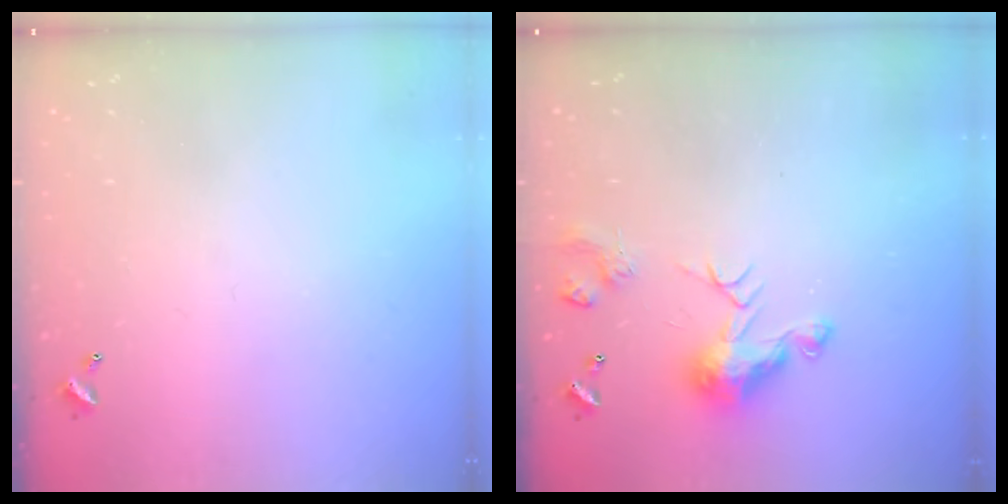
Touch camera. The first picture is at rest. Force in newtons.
{"total": 7.8, "press": 7.7, "slide": 0.7}